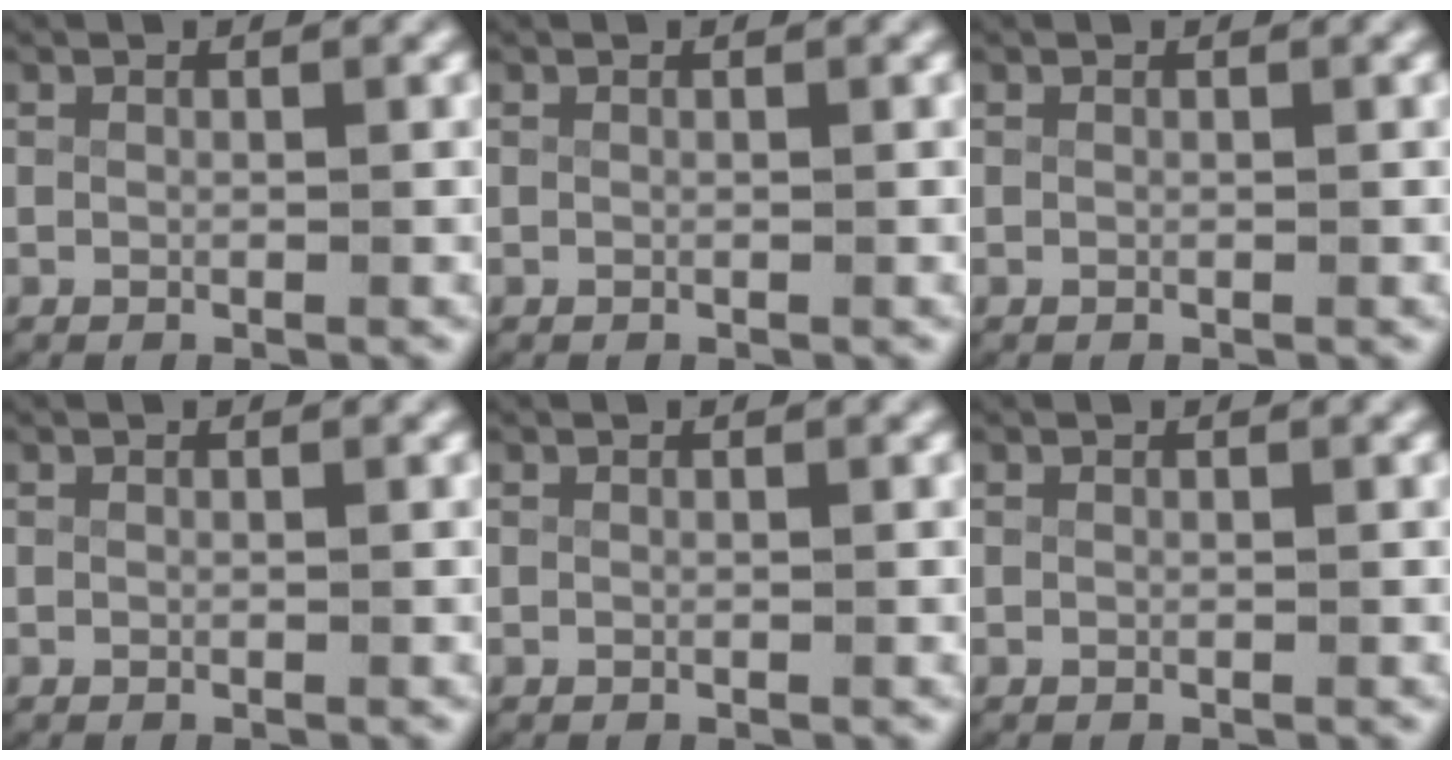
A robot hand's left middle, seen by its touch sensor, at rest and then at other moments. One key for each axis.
{"total": 0.0}
{"total": 0.0}
{"total": 0.0}
{"total": 0.0}
{"total": 0.0}